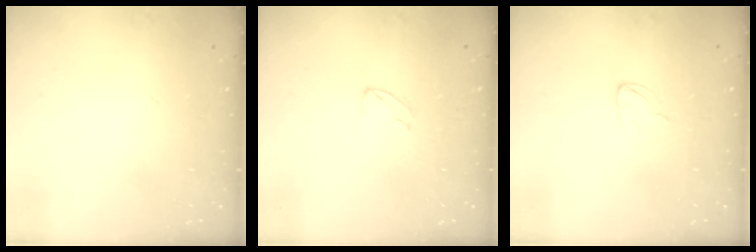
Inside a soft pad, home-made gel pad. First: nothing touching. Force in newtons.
{"total": 3.1, "press": 3.1, "slide": 0.3}
{"total": 3.8, "press": 3.8, "slide": 0.3}